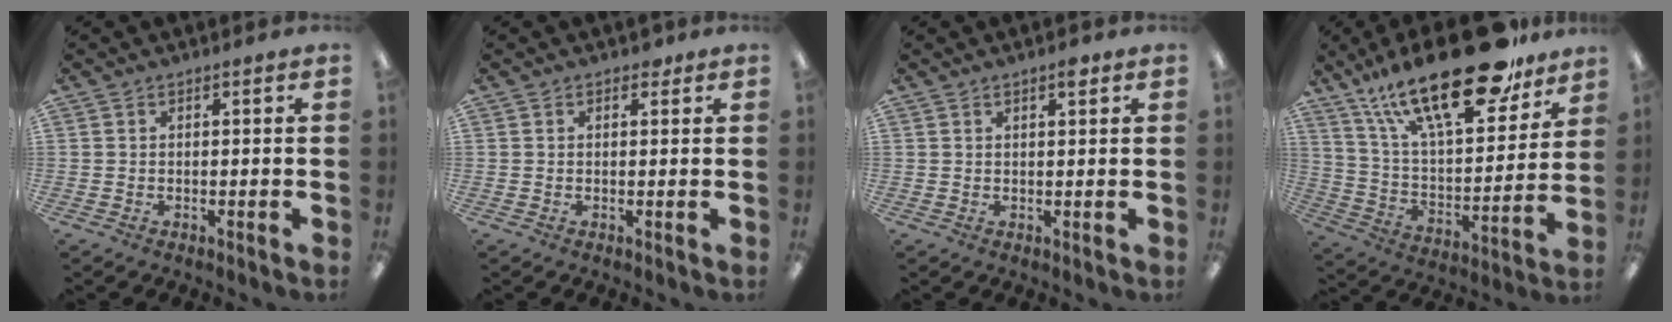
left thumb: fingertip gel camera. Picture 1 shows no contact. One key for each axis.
{"total": 1.7, "fx": 1.0, "fy": 1.0, "fz": 0.9, "tx": -0.004, "ty": -0.003, "tz": 0.014}
{"total": 2.3, "fx": 1.5, "fy": 0.6, "fz": 1.6, "tx": -0.027, "ty": 0.000, "tz": 0.024}
{"total": 27.9, "fx": 18.7, "fy": 10.0, "fz": 18.1, "tx": -0.301, "ty": -0.110, "tz": 0.312}